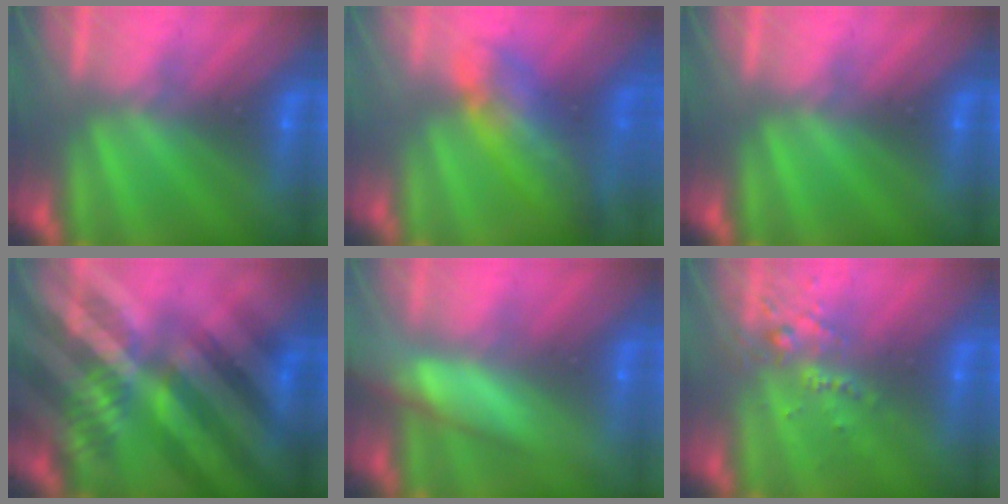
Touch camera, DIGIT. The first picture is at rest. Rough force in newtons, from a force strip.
{"total": 9.4}
{"total": 0.0}
{"total": 6.9}
{"total": 5.9}
{"total": 2.6}